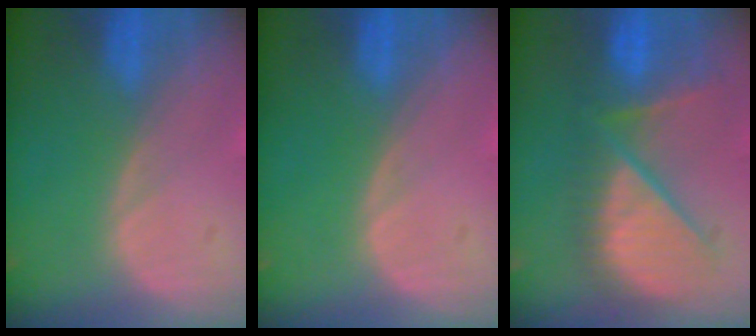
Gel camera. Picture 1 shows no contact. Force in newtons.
{"total": 0.0}
{"total": 10.3, "press": 9.6, "slide": 3.7}